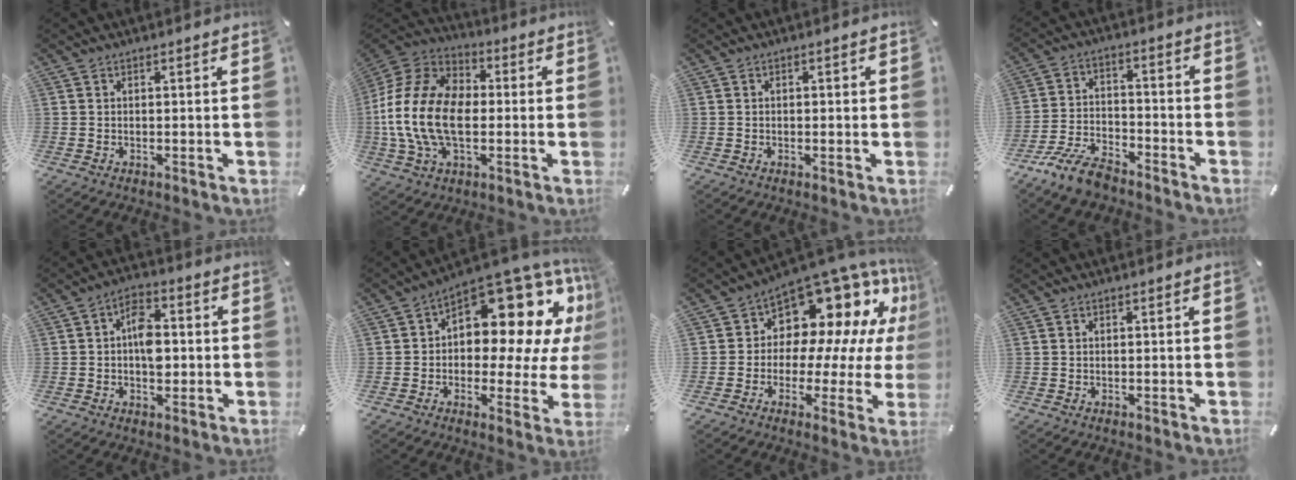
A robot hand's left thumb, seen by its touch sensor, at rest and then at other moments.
{"total": 18.7, "force": [-2.6, 12.6, 13.6], "torque": [-0.298, 0.021, -0.048]}
{"total": 0.9, "force": [-0.2, 0.6, 0.7], "torque": [-0.013, 0.003, -0.005]}
{"total": 10.5, "force": [-8.4, 3.9, 4.9], "torque": [-0.099, 0.041, -0.161]}
{"total": 7.4, "force": [-0.4, 4.8, 5.7], "torque": [-0.077, 0.001, -0.013]}
{"total": 16.3, "force": [7.6, 9.0, 11.3], "torque": [-0.143, -0.078, 0.122]}
{"total": 15.2, "force": [9.3, 9.4, 7.5], "torque": [-0.104, -0.098, 0.157]}
{"total": 0.0}